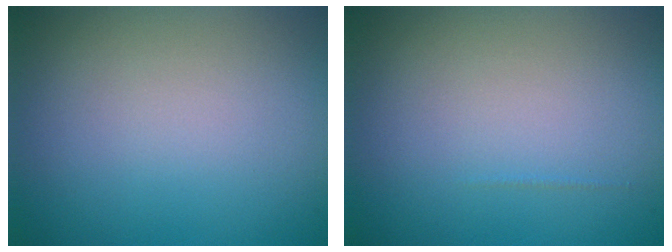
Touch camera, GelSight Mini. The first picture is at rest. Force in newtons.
{"total": 0.0}